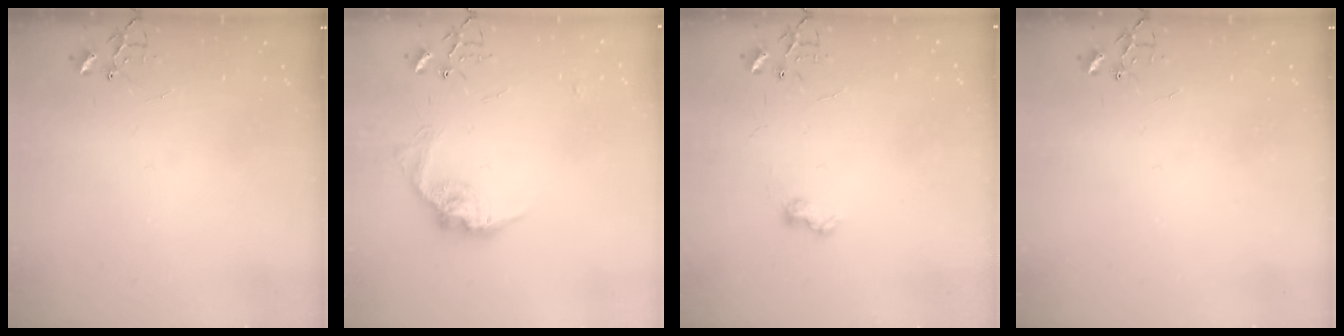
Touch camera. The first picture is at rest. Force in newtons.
{"total": 13.4, "press": 13.3, "slide": 0.8}
{"total": 6.0, "press": 6.0, "slide": 0.7}
{"total": 0.0}